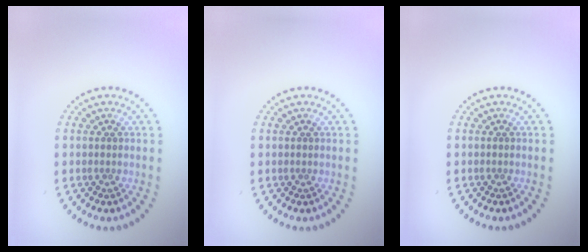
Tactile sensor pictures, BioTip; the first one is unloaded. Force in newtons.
{"total": 0.0}
{"total": 0.0}